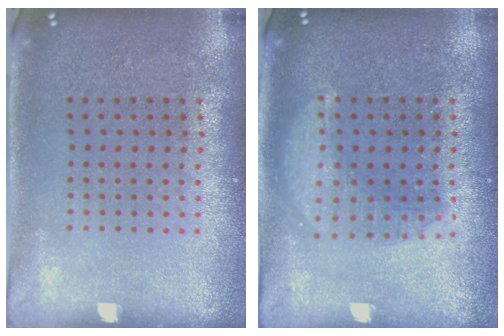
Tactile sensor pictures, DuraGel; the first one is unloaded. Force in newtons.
{"total": 1.4, "press": 1.4, "slide": 0.1}